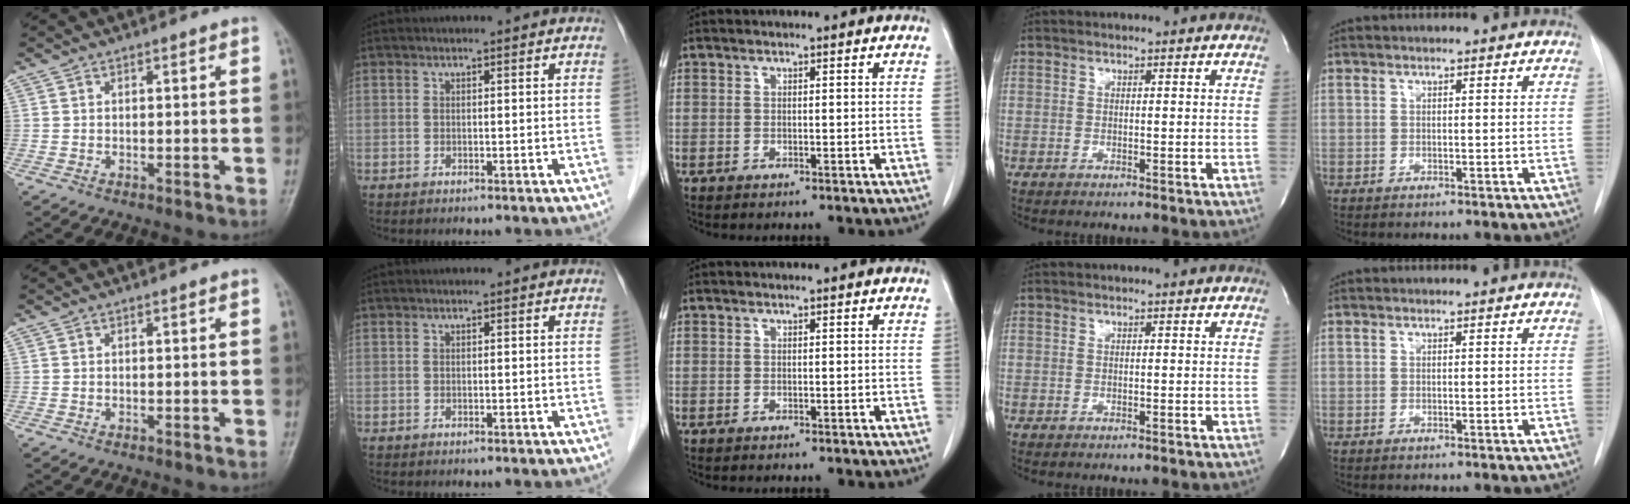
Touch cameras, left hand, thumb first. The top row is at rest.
{}